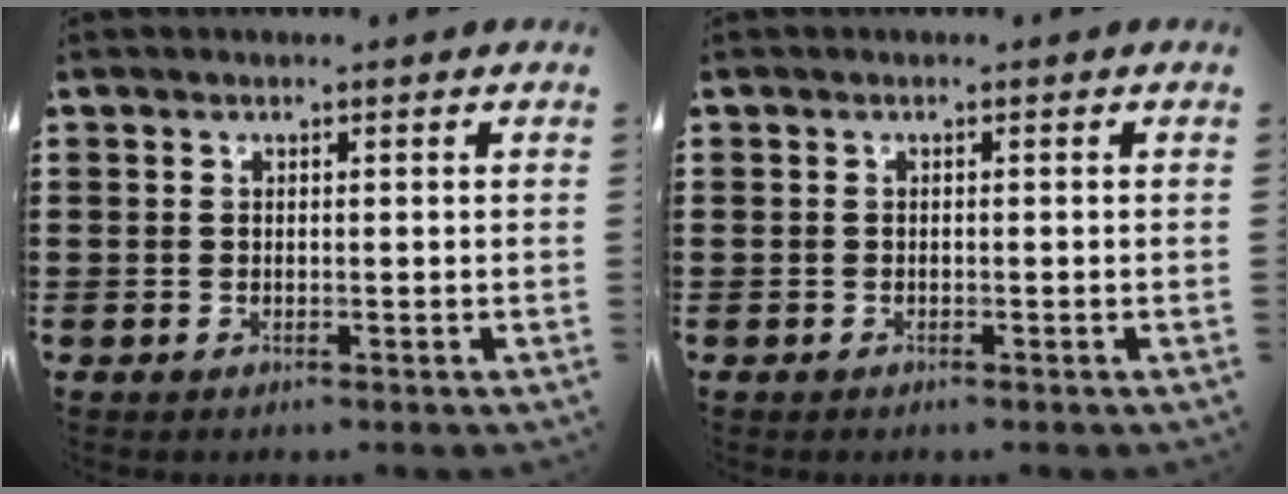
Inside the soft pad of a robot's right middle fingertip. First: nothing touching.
{"total": 0.6, "force": [-0.5, 0.3, 0.1], "torque": [-0.002, 0.002, -0.011]}